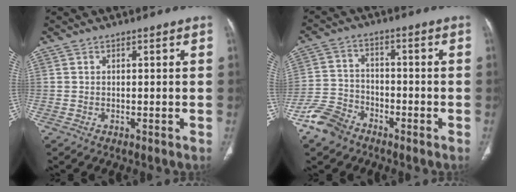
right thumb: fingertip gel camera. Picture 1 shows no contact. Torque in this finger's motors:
{"motor_torque": [1.23, 0.06, 0.25, -1.09, 0.05]}